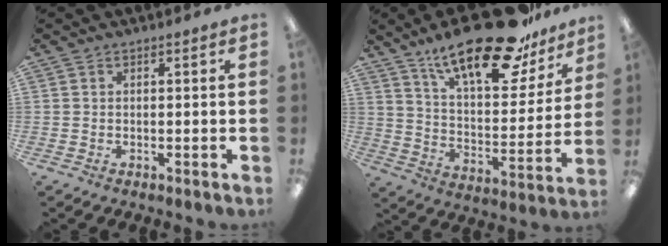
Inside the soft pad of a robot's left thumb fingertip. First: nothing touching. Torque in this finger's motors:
{"motor_torque": [1.13, 1.20, 1.44, -1.33, 0.29]}